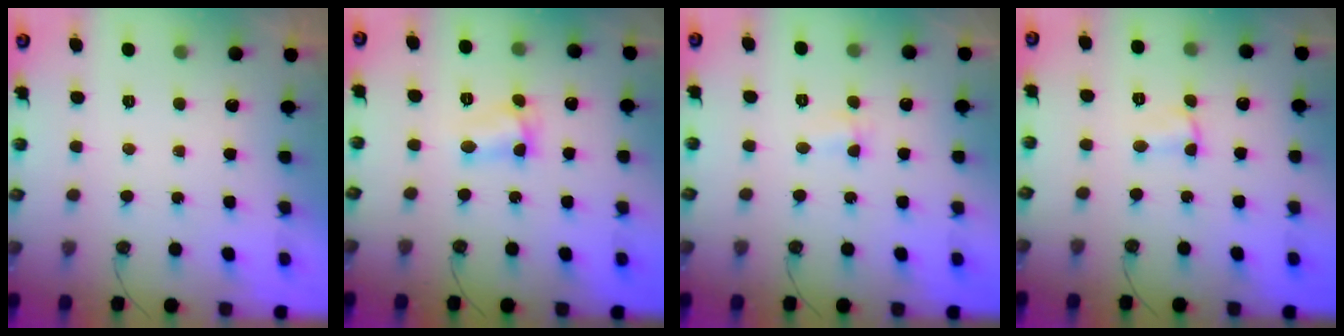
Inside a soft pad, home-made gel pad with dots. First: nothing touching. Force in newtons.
{"total": 3.8, "press": 3.8, "slide": 0.3}
{"total": 2.5, "press": 2.1, "slide": 1.4}
{"total": 3.7, "press": 1.4, "slide": 3.4}